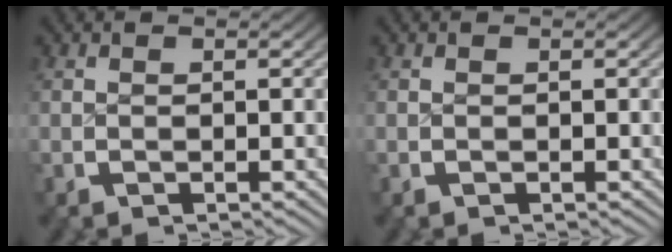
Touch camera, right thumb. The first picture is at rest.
{"total": 0.0}